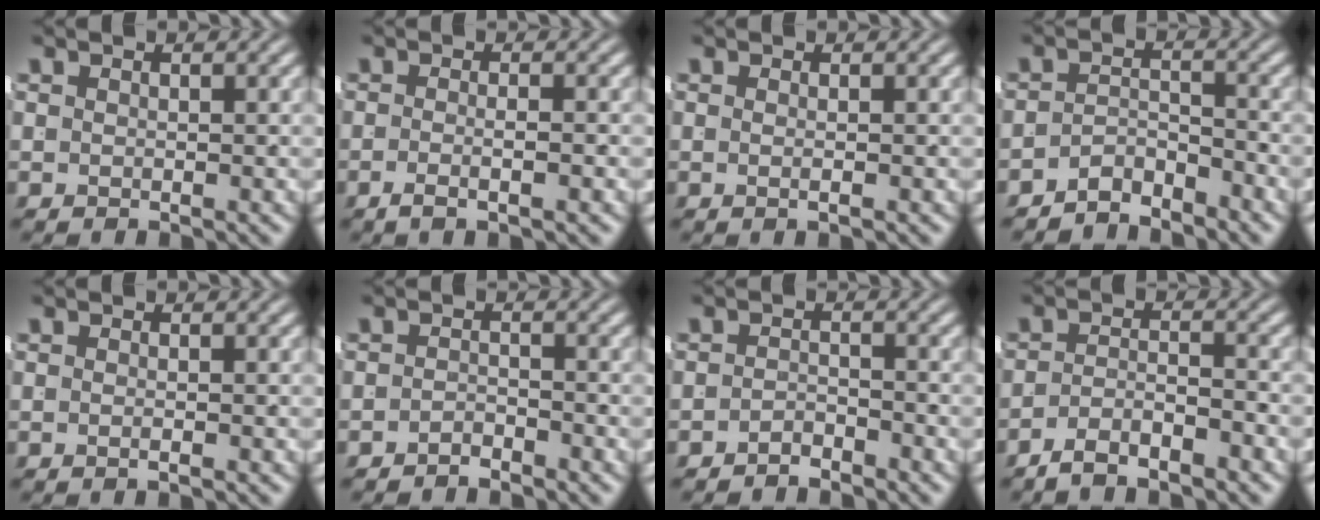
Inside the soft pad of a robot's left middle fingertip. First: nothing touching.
{"total": 2.0, "force": [-1.4, -0.2, 1.5], "torque": [-0.028, -0.003, -0.024]}
{"total": 1.1, "force": [-0.4, -0.8, 0.7], "torque": [-0.011, -0.004, -0.004]}
{"total": 3.6, "force": [-3.4, 0.9, 1.0], "torque": [-0.003, -0.013, -0.058]}
{"total": 0.8, "force": [-0.6, -0.4, 0.4], "torque": [-0.012, -0.003, -0.009]}
{"total": 1.9, "force": [-1.9, -0.2, 0.0], "torque": [0.010, -0.007, -0.032]}
{"total": 2.1, "force": [-2.1, 0.0, 0.0], "torque": [0.010, -0.008, -0.036]}
{"total": 3.3, "force": [-3.1, 0.4, 1.0], "torque": [-0.008, -0.008, -0.052]}